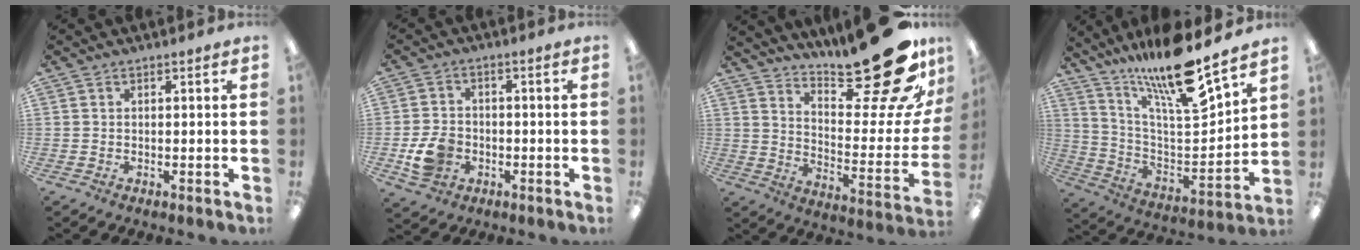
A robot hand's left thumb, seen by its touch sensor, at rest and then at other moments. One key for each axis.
{"total": 7.6, "fx": -2.4, "fy": 6.0, "fz": 4.1, "tx": -0.075, "ty": 0.008, "tz": -0.044}
{"total": 26.8, "fx": 19.1, "fy": 7.7, "fz": 17.2, "tx": -0.199, "ty": -0.145, "tz": 0.304}
{"total": 19.2, "fx": 15.5, "fy": 2.8, "fz": 11.1, "tx": -0.204, "ty": -0.109, "tz": 0.258}